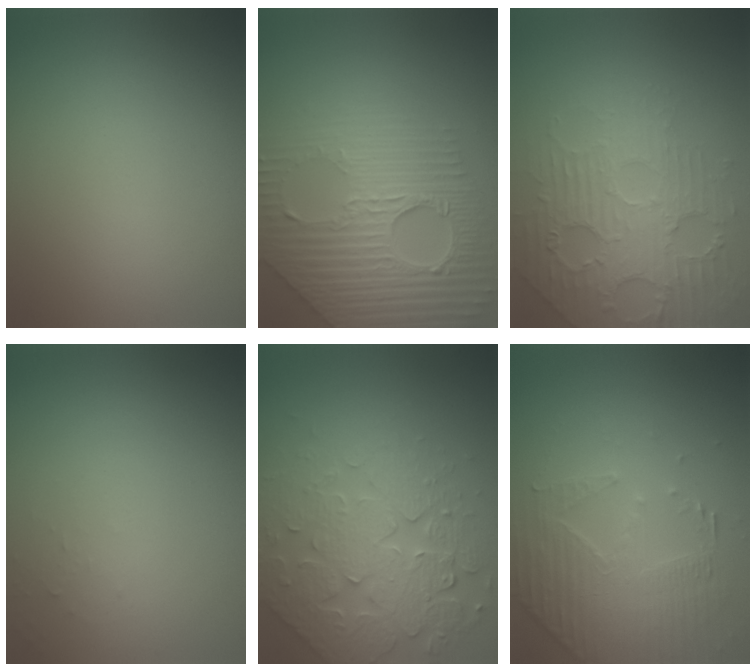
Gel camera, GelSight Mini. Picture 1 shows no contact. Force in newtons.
{"total": 9.0, "press": 6.1, "slide": 6.6}
{"total": 4.8, "press": 4.3, "slide": 2.2}
{"total": 0.6, "press": 0.6, "slide": 0.1}
{"total": 6.4, "press": 5.5, "slide": 3.4}
{"total": 4.9, "press": 3.8, "slide": 3.0}